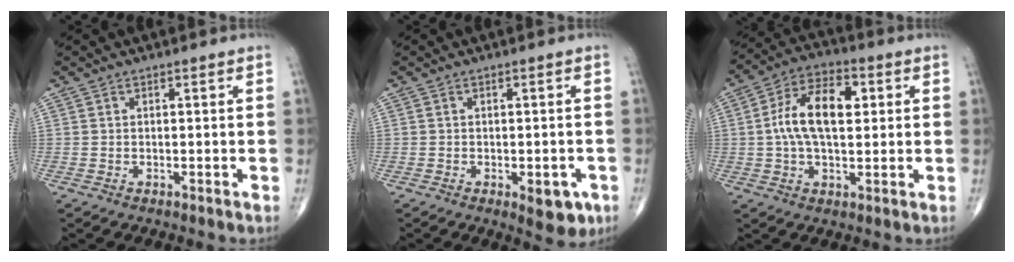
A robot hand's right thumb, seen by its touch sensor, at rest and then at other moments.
{"total": 5.7, "force": [-2.3, 2.6, 4.5], "torque": [-0.037, 0.001, -0.021]}
{"total": 12.6, "force": [1.7, 6.8, 10.5], "torque": [-0.185, 0.020, 0.023]}